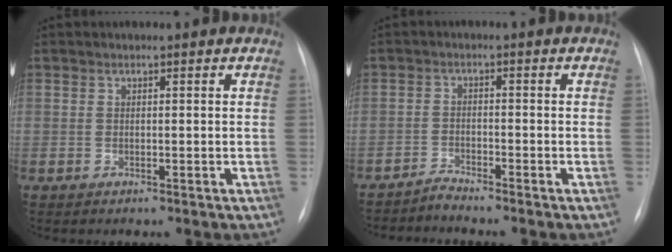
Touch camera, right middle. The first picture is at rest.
{"total": 2.1, "force": [-2.0, -0.4, -0.4], "torque": [0.009, -0.012, -0.040]}